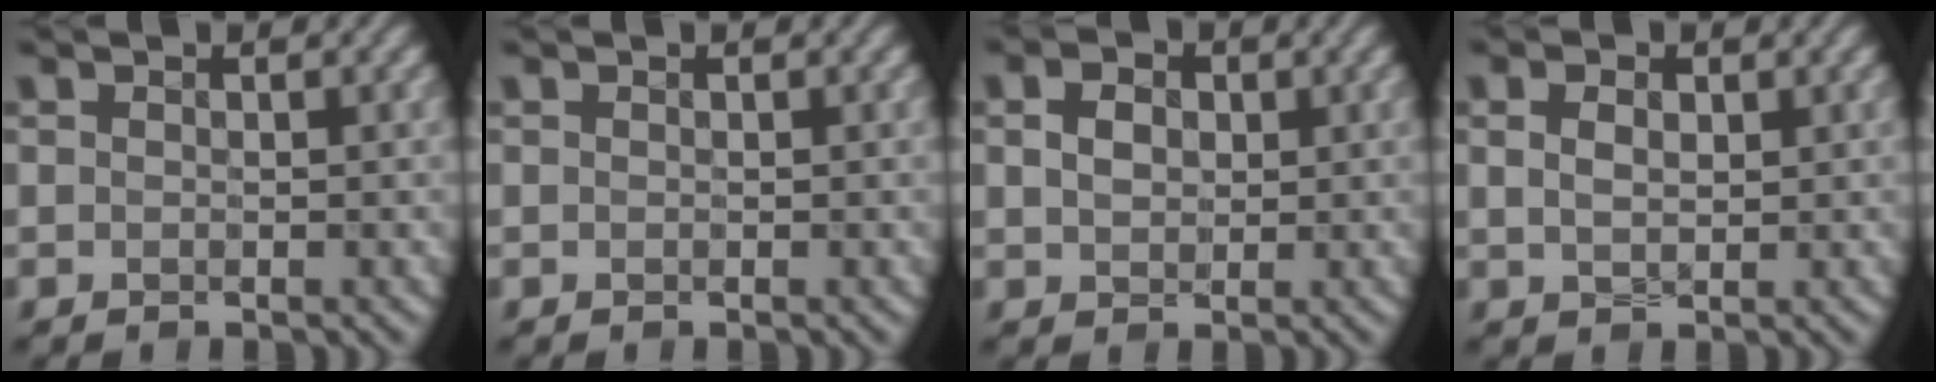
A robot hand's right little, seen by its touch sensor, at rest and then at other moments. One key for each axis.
{"total": 0.0}
{"total": 2.0, "fx": 0.0, "fy": 1.6, "fz": 1.1, "tx": -0.032, "ty": 0.000, "tz": 0.007}
{"total": 1.2, "fx": 0.1, "fy": 0.8, "fz": 0.9, "tx": -0.028, "ty": -0.003, "tz": 0.016}